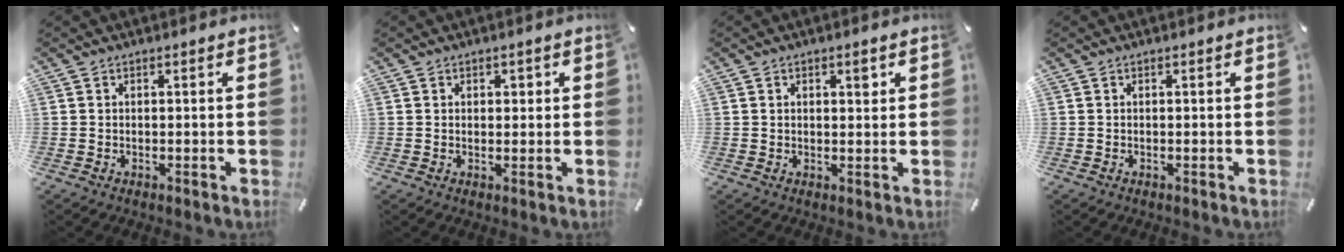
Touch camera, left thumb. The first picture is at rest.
{"total": 1.2, "force": [0.4, 1.0, 0.4], "torque": [-0.001, 0.002, 0.004]}
{"total": 2.4, "force": [1.0, 1.4, 1.7], "torque": [-0.021, -0.002, 0.013]}
{"total": 0.0}